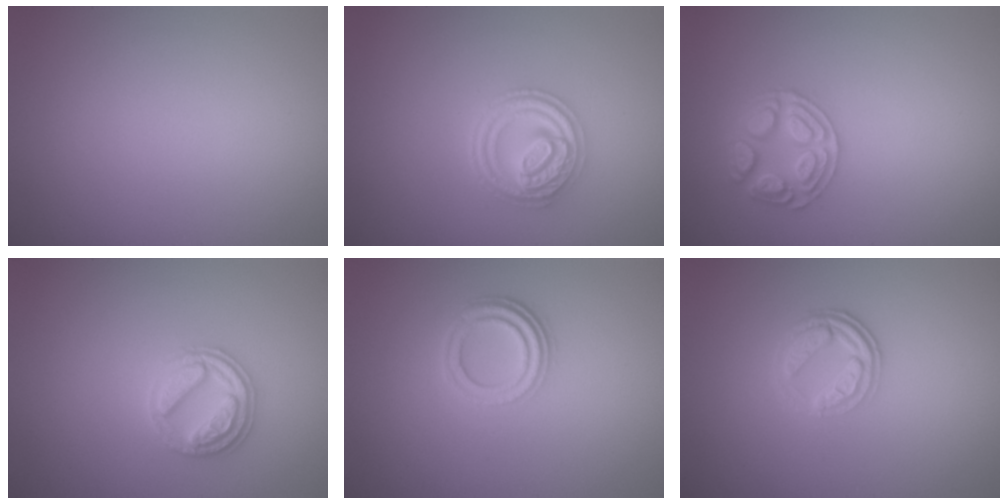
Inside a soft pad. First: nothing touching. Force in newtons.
{"total": 3.9, "press": 3.3, "slide": 2.0}
{"total": 3.0, "press": 3.0, "slide": 0.5}
{"total": 2.8, "press": 2.8, "slide": 0.2}
{"total": 3.1, "press": 2.4, "slide": 2.0}
{"total": 3.0, "press": 2.5, "slide": 1.7}